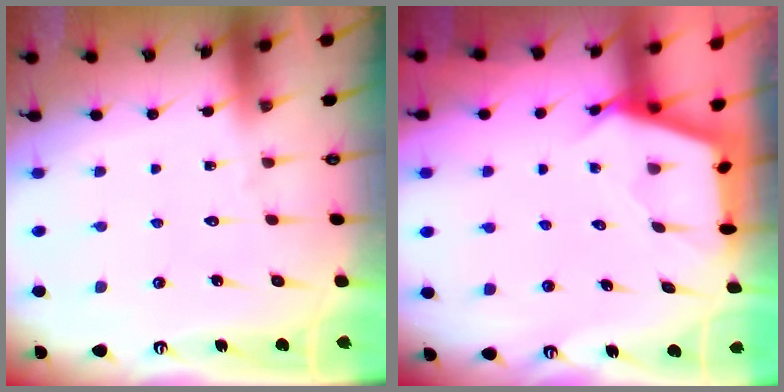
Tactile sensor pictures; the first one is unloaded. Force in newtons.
{"total": 2.6, "press": 2.6, "slide": 0.3}